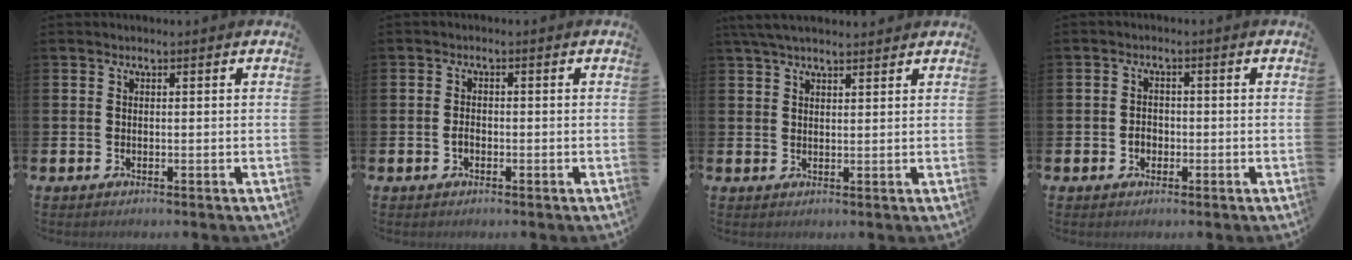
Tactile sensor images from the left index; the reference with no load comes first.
{"total": 1.4, "force": [-0.5, 0.9, 0.9], "torque": [-0.014, 0.002, -0.010]}
{"total": 4.2, "force": [3.7, 0.9, 1.8], "torque": [-0.040, -0.006, 0.068]}
{"total": 1.8, "force": [-0.5, 1.5, 0.7], "torque": [-0.004, 0.000, -0.015]}